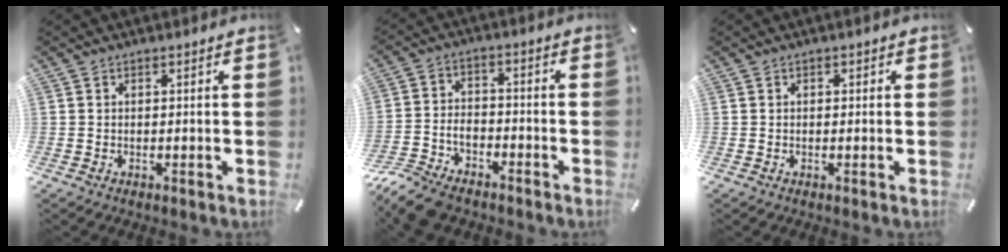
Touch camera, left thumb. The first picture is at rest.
{"total": 9.1, "force": [-7.3, 4.3, 3.3], "torque": [-0.067, 0.032, -0.141]}
{"total": 0.5, "force": [0.0, 0.5, 0.2], "torque": [-0.003, 0.003, -0.002]}